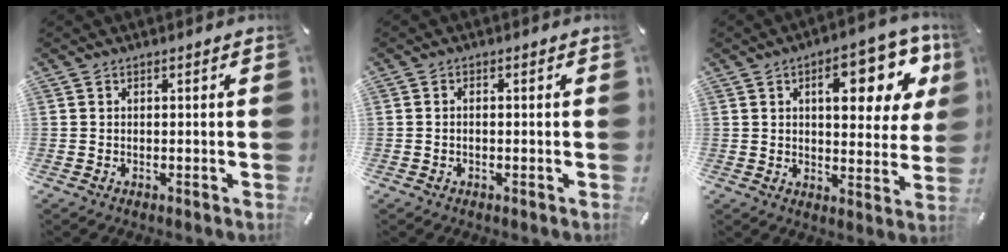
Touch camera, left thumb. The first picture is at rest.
{"total": 0.8, "force": [-0.3, 0.4, 0.6], "torque": [-0.012, 0.001, -0.007]}
{"total": 15.8, "force": [6.2, 7.1, 12.7], "torque": [-0.161, -0.019, 0.093]}